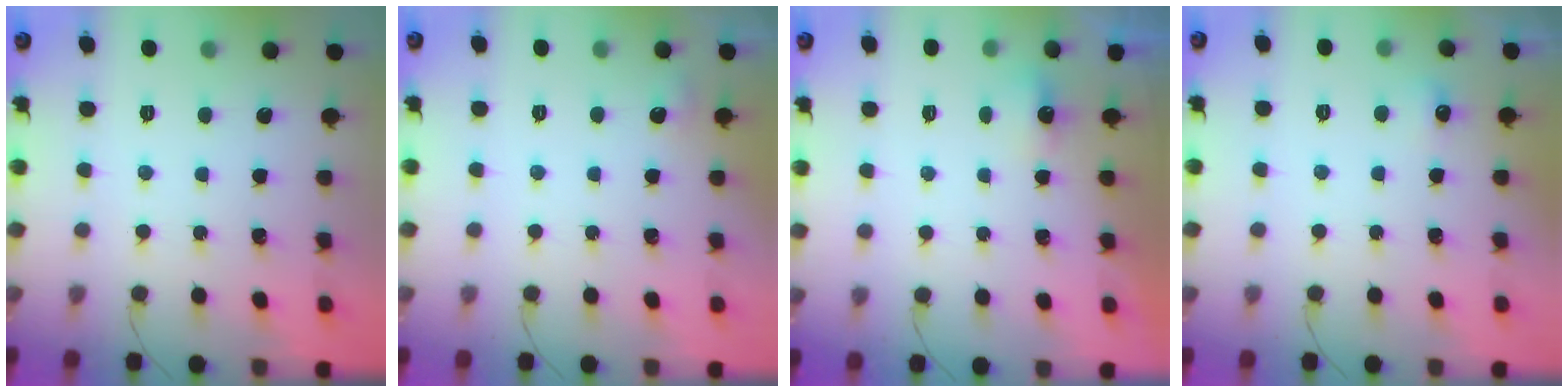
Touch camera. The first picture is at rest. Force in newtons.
{"total": 4.0, "press": 3.7, "slide": 1.4}
{"total": 1.7, "press": 1.5, "slide": 0.7}
{"total": 8.9, "press": 3.0, "slide": 8.4}